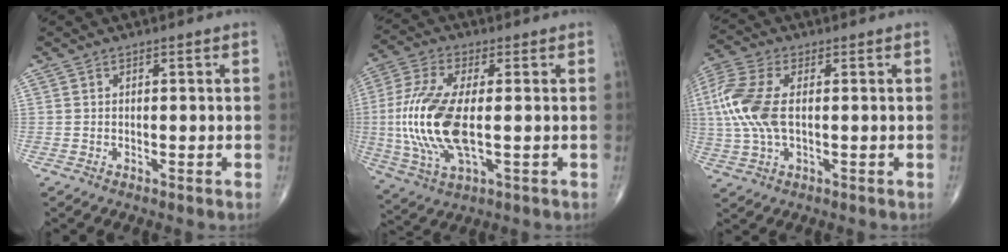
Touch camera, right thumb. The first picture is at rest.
{"total": 15.9, "force": [-0.9, 6.4, 14.5], "torque": [-0.333, -0.007, -0.014]}
{"total": 11.6, "force": [0.8, 6.0, 9.9], "torque": [-0.251, 0.011, 0.015]}